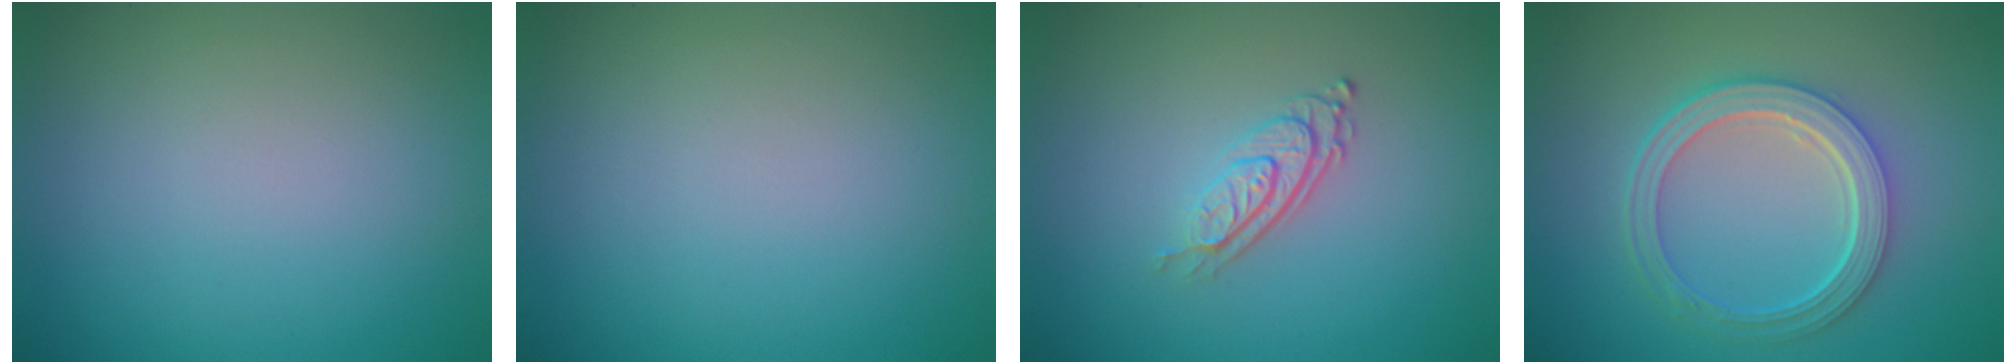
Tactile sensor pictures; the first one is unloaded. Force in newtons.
{"total": 0.0}
{"total": 2.9, "press": 1.9, "slide": 2.2}
{"total": 5.0, "press": 3.9, "slide": 3.1}